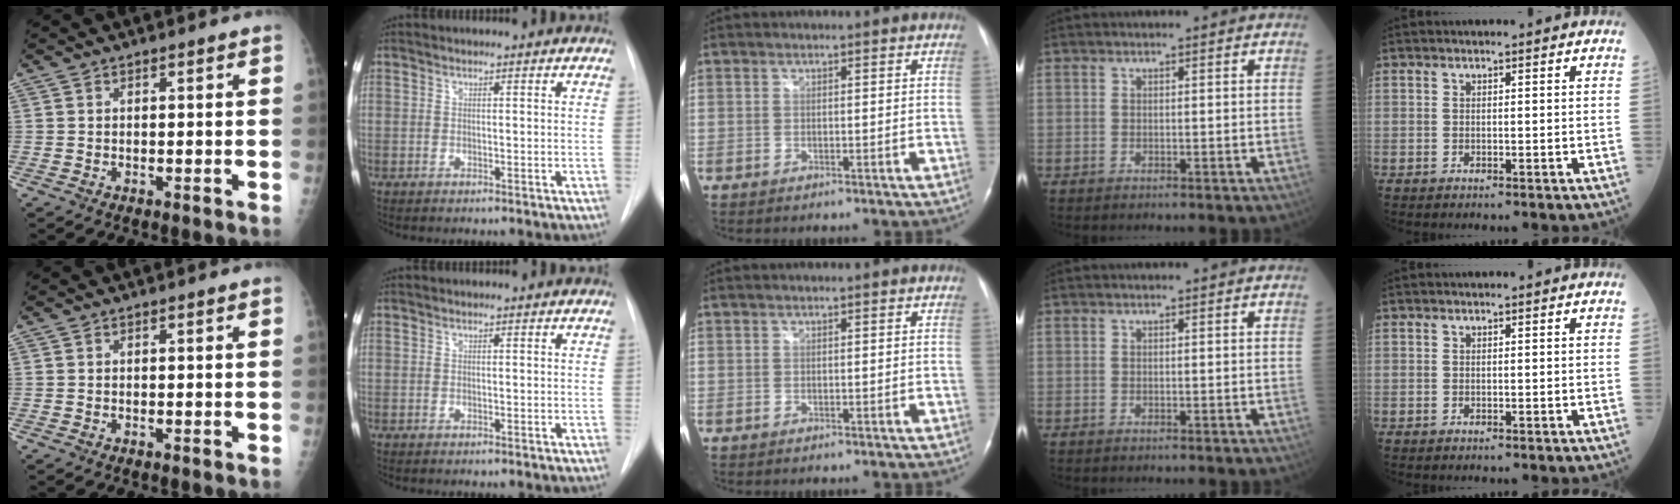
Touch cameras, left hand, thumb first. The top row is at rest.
{}